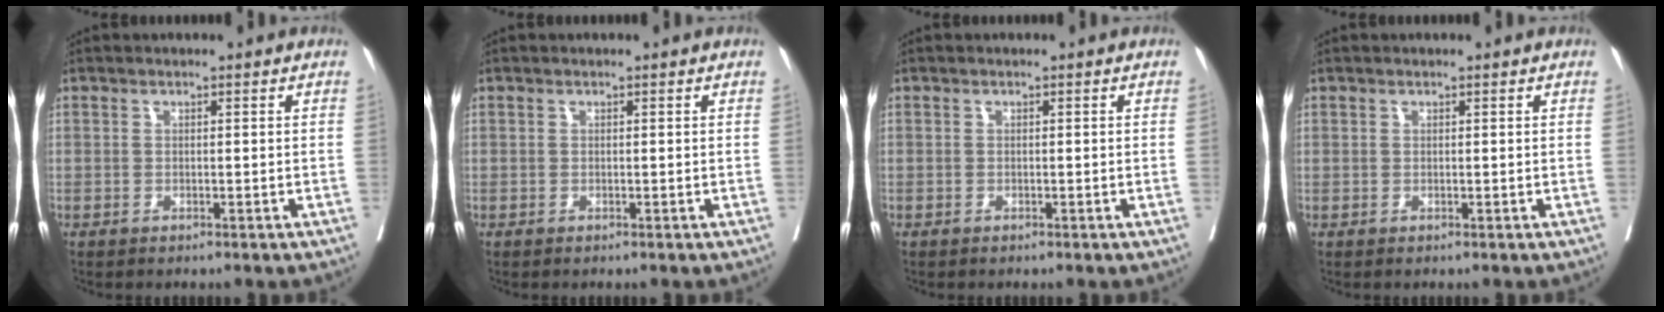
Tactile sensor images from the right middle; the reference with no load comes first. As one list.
[{"total": 0.0}, {"total": 0.0}, {"total": 0.0}]